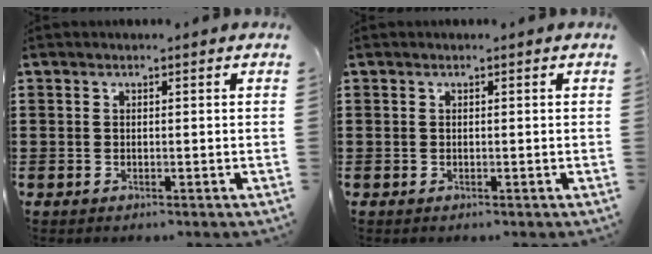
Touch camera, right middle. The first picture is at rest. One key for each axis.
{"total": 0.0}